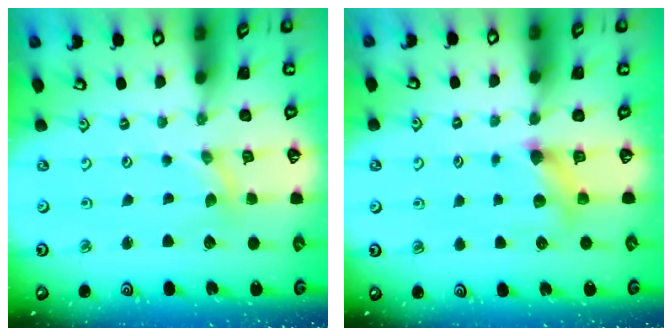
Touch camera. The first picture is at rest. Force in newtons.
{"total": 5.9, "press": 5.9, "slide": 0.7}